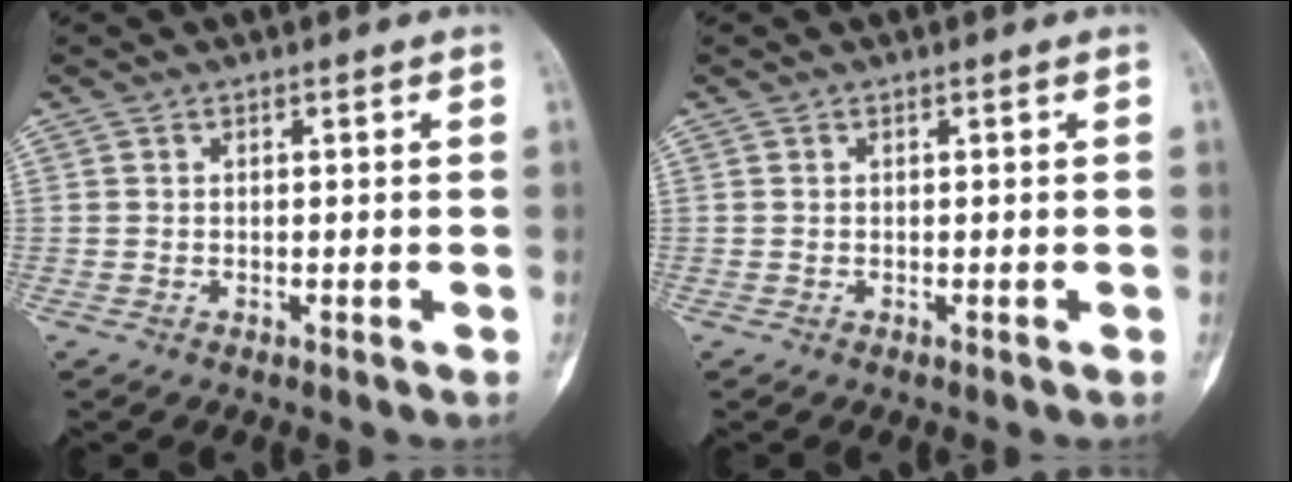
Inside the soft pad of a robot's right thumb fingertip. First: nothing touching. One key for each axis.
{"total": 0.0}